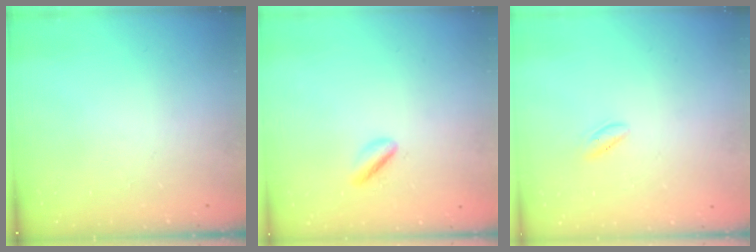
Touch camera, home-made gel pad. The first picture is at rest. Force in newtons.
{"total": 2.5, "press": 2.4, "slide": 0.8}
{"total": 1.8, "press": 1.5, "slide": 0.9}